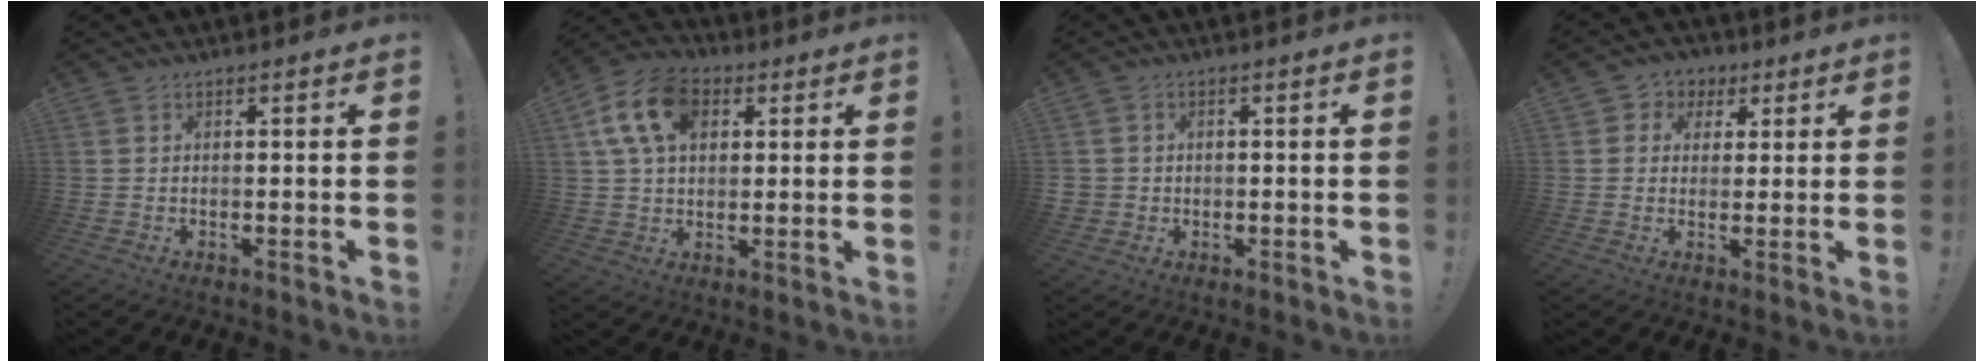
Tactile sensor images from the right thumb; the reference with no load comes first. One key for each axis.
{"total": 14.3, "fx": 5.1, "fy": 9.6, "fz": 9.4, "tx": -0.168, "ty": -0.002, "tz": 0.097}
{"total": 2.4, "fx": 0.3, "fy": 2.3, "fz": 0.5, "tx": -0.004, "ty": 0.000, "tz": 0.006}
{"total": 5.4, "fx": 1.2, "fy": 5.1, "fz": 1.1, "tx": -0.009, "ty": -0.005, "tz": 0.026}